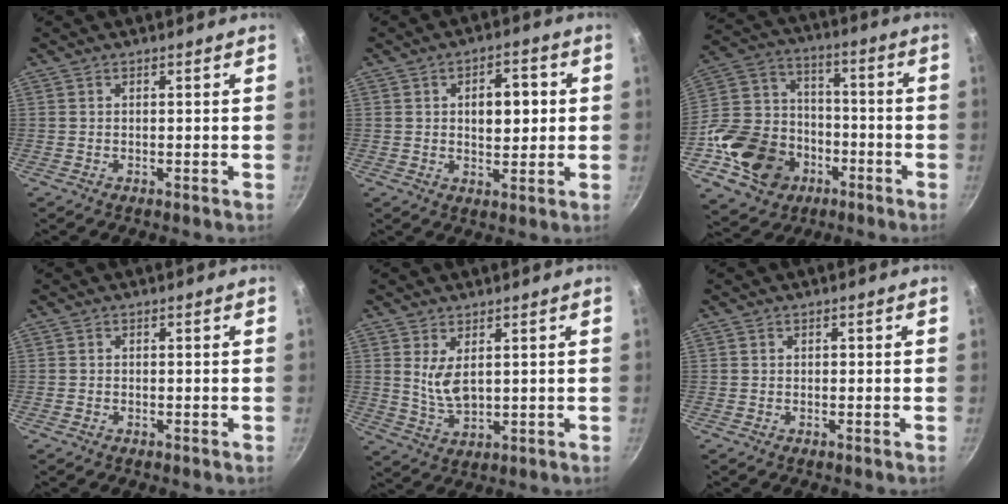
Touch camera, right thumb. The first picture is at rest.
{"total": 7.9, "force": [1.1, 4.5, 6.4], "torque": [-0.063, 0.004, 0.015]}
{"total": 21.5, "force": [-8.2, 17.0, 10.3], "torque": [-0.171, 0.058, -0.128]}
{"total": 0.5, "force": [-0.3, 0.4, 0.0], "torque": [-0.003, 0.003, -0.006]}
{"total": 5.9, "force": [1.8, 2.9, 4.8], "torque": [-0.084, -0.027, 0.044]}
{"total": 0.0}